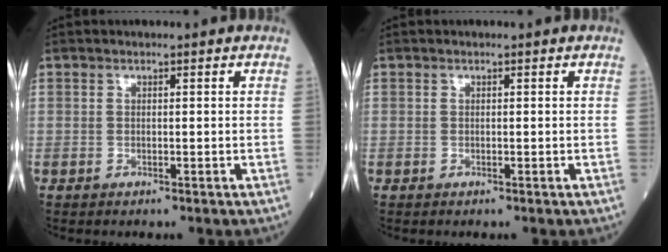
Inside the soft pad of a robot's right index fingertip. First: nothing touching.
{"total": 0.0}